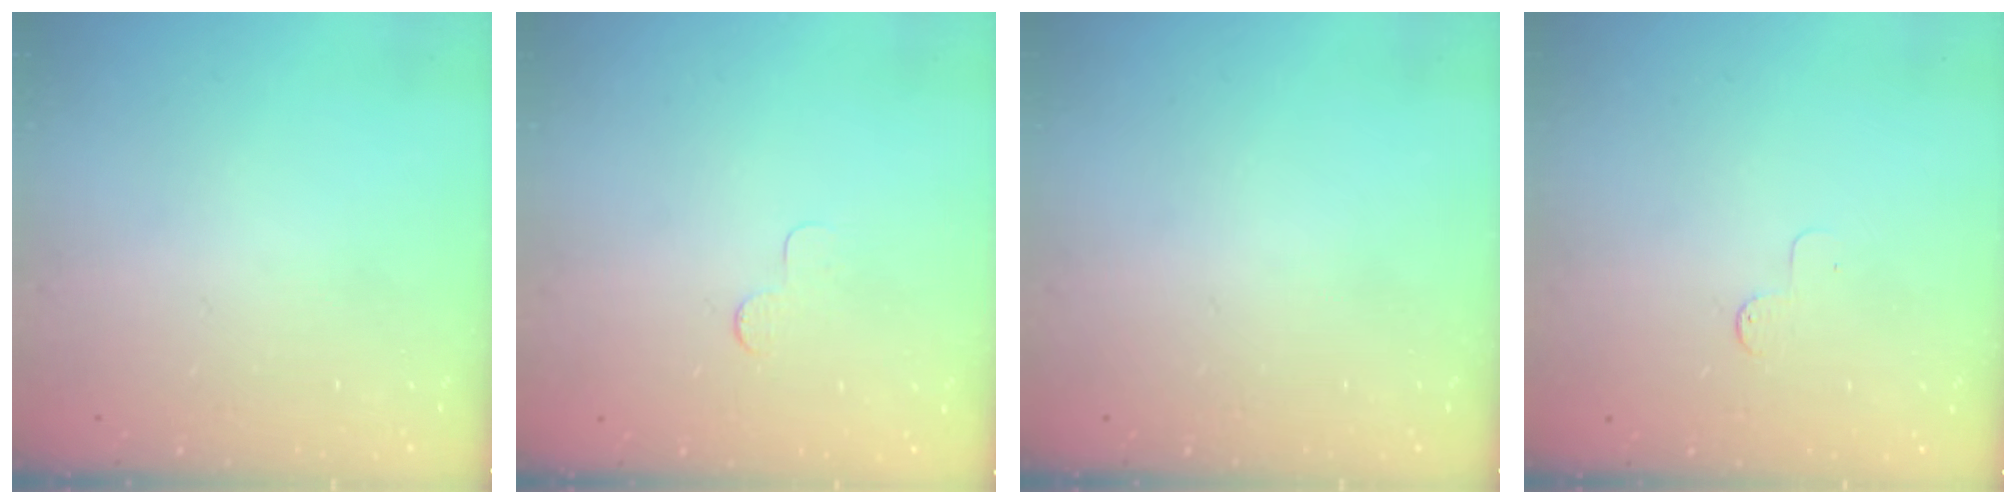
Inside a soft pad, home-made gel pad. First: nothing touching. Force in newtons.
{"total": 3.0, "press": 2.9, "slide": 0.3}
{"total": 0.0}
{"total": 2.6, "press": 2.6, "slide": 0.3}